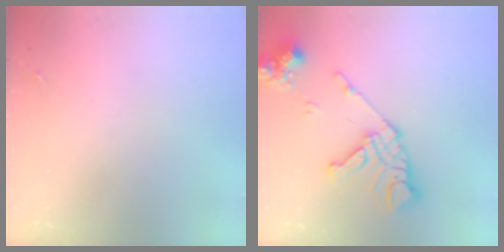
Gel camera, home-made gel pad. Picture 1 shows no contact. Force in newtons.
{"total": 16.6, "press": 16.5, "slide": 2.0}